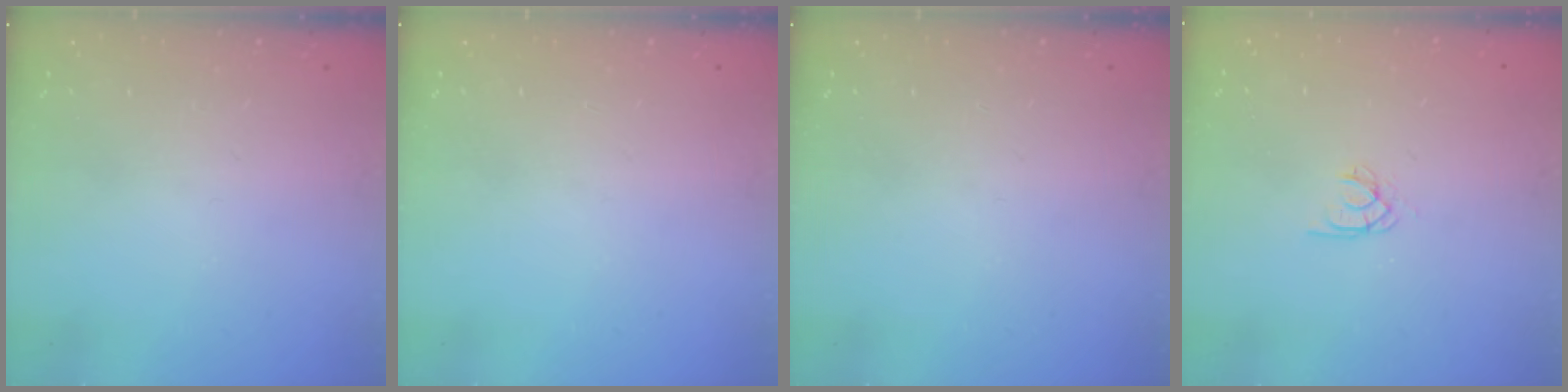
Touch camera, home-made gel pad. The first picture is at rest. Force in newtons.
{"total": 0.0}
{"total": 0.0}
{"total": 1.9, "press": 1.9, "slide": 0.2}